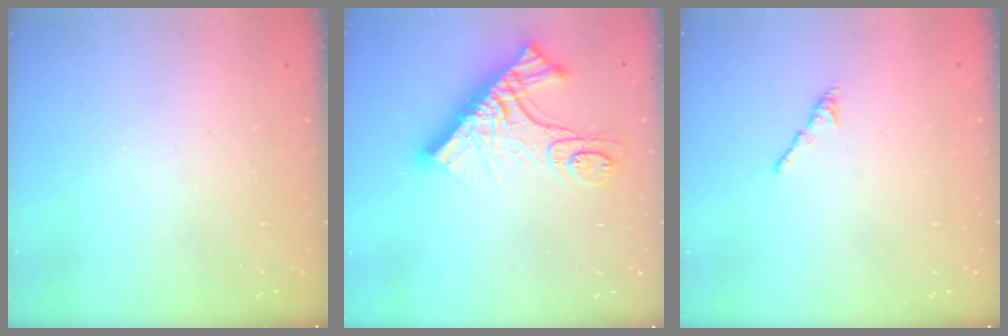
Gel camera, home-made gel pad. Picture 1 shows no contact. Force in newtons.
{"total": 16.3, "press": 16.3, "slide": 1.4}
{"total": 2.7, "press": 2.6, "slide": 0.8}